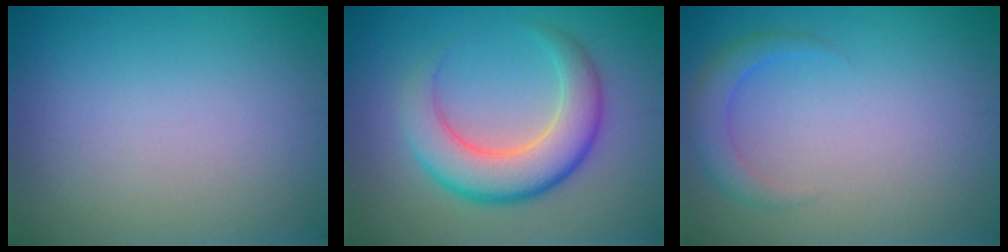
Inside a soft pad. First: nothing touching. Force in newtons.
{"total": 6.2, "press": 6.2, "slide": 0.3}
{"total": 2.1, "press": 2.1, "slide": 0.2}